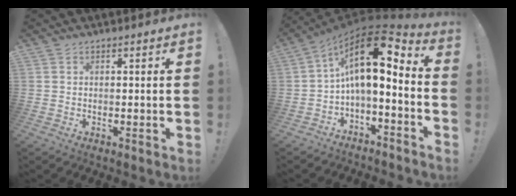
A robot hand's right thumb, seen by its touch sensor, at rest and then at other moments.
{"total": 14.9, "force": [3.9, 6.5, 12.9], "torque": [-0.214, -0.025, 0.066]}